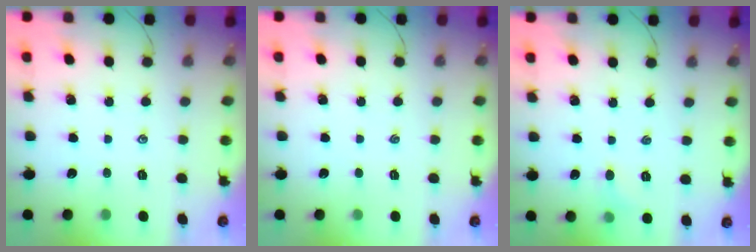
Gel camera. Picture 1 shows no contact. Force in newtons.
{"total": 0.0}
{"total": 4.2, "press": 4.0, "slide": 1.3}